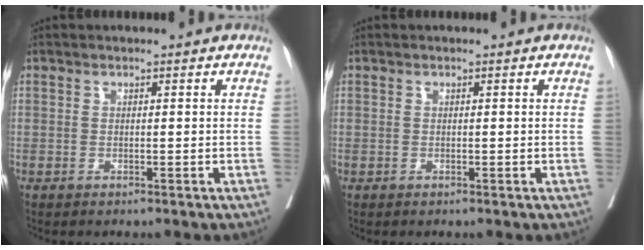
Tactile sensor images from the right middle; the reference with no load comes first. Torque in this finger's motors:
{"motor_torque": [0.36, -0.35, 0.05, 0.01]}